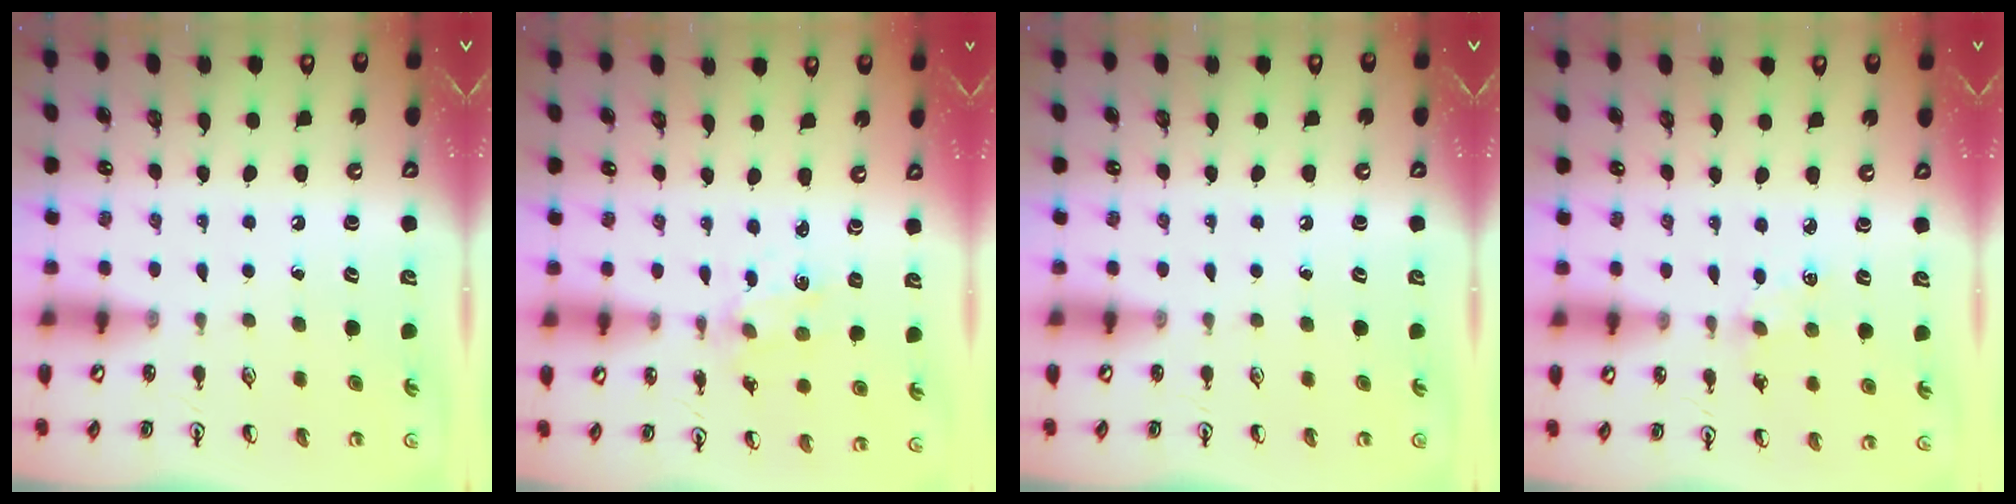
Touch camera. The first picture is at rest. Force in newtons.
{"total": 1.1, "press": 1.1, "slide": 0.3}
{"total": 0.0}
{"total": 3.7, "press": 3.7, "slide": 0.5}